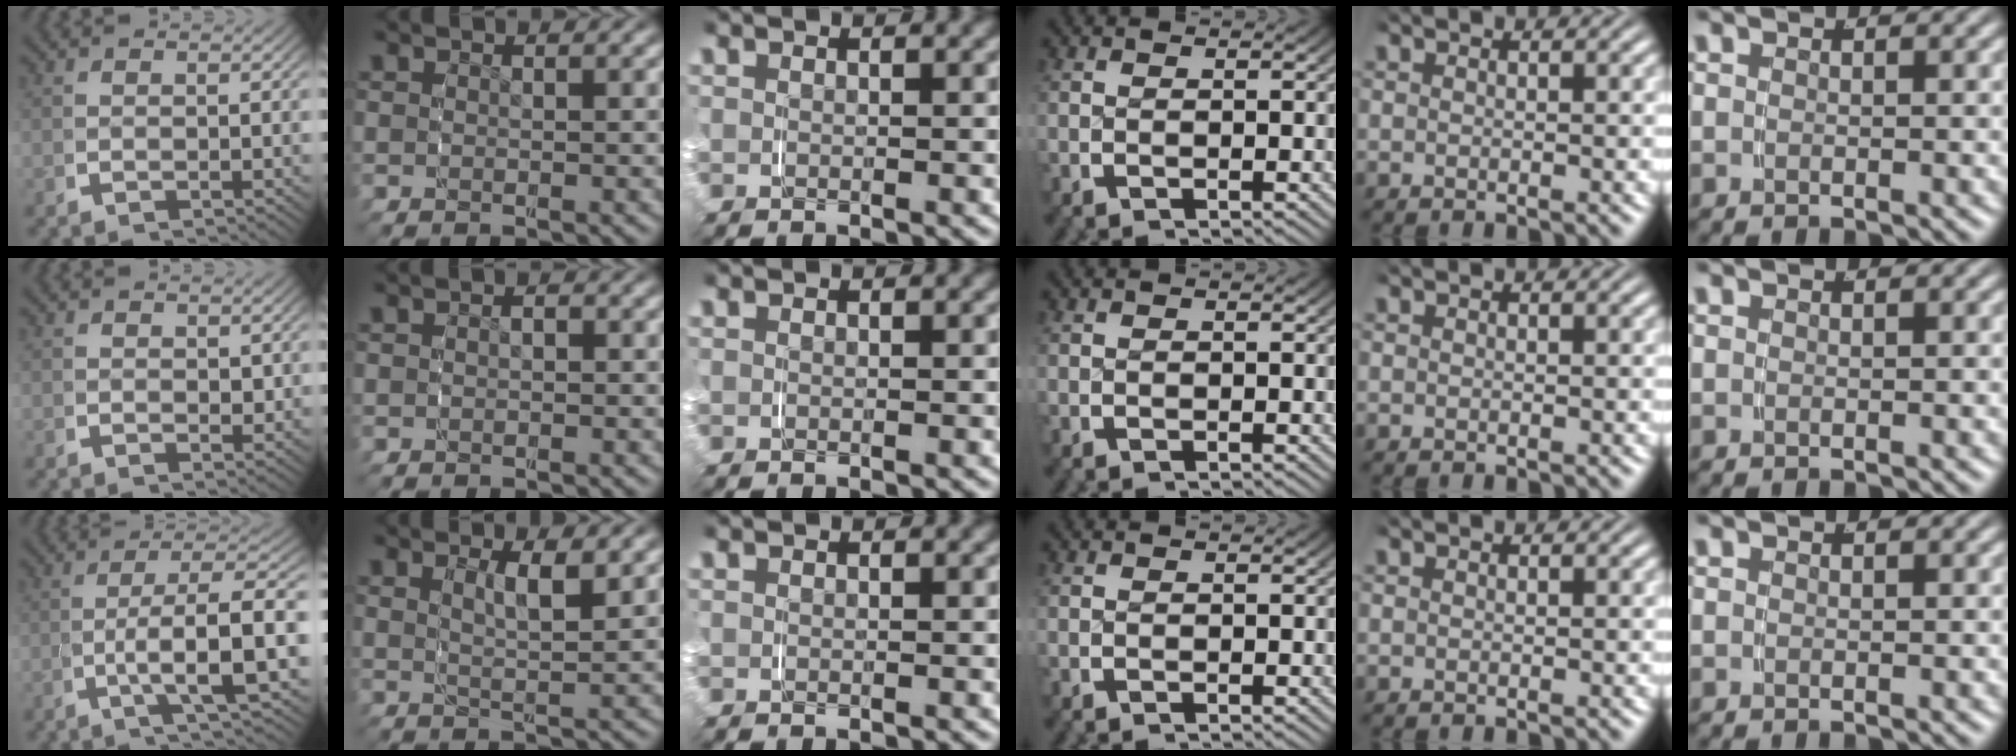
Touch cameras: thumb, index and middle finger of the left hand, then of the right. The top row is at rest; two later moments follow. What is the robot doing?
{"motion": "grasp_and_lifting", "object": "map"}